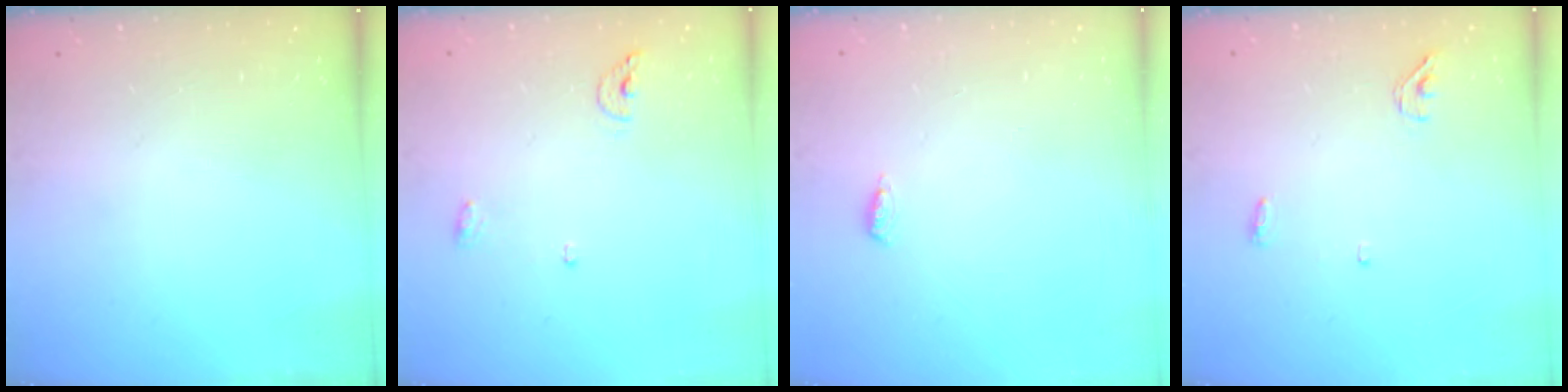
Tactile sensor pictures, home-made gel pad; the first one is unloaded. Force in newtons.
{"total": 5.7, "press": 5.7, "slide": 1.0}
{"total": 4.4, "press": 4.1, "slide": 1.5}
{"total": 3.8, "press": 3.5, "slide": 1.4}